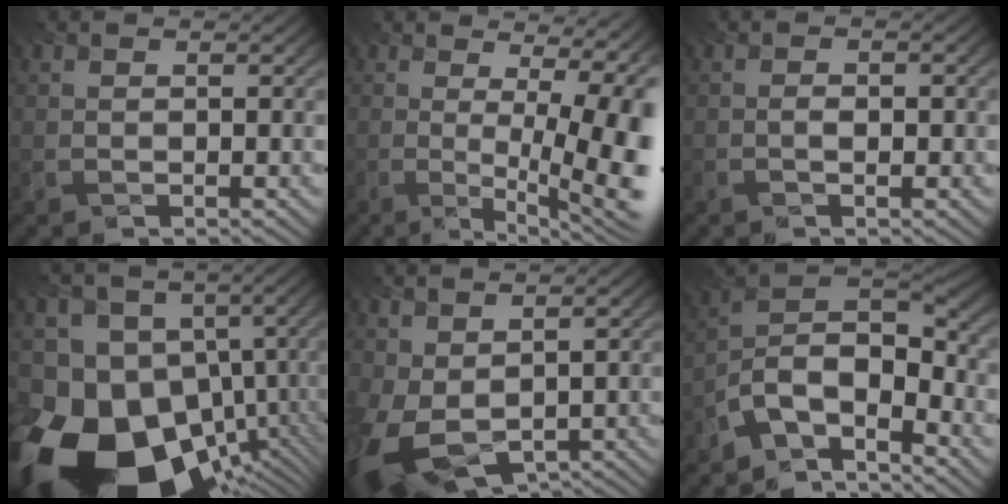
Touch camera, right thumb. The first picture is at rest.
{"total": 13.4, "force": [1.5, 4.6, 12.5], "torque": [-0.156, 0.033, 0.037]}
{"total": 1.7, "force": [-1.1, 0.4, 1.2], "torque": [-0.019, -0.006, -0.019]}
{"total": 21.1, "force": [-9.7, 14.9, 11.4], "torque": [-0.246, -0.056, -0.153]}
{"total": 8.9, "force": [-0.8, 6.1, 6.5], "torque": [-0.172, -0.018, -0.003]}
{"total": 10.6, "force": [-8.0, 4.1, 5.7], "torque": [-0.081, -0.004, -0.171]}